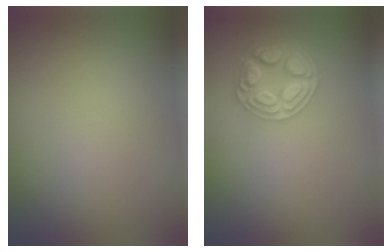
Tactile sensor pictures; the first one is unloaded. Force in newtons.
{"total": 3.8, "press": 3.5, "slide": 1.6}